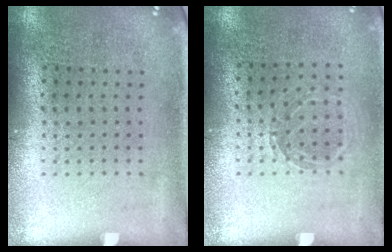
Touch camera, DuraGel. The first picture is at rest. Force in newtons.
{"total": 1.0, "press": 1.0, "slide": 0.1}